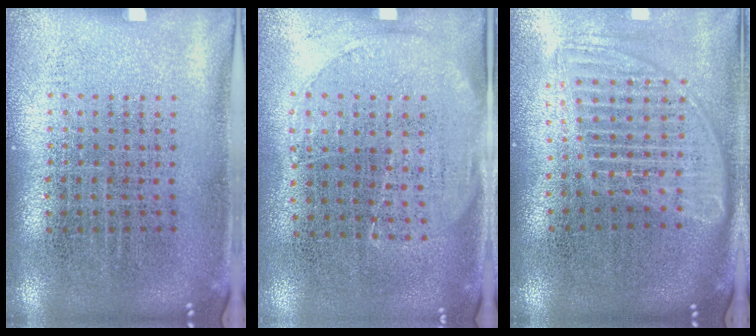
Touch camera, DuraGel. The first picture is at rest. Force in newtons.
{"total": 1.4, "press": 1.2, "slide": 0.7}
{"total": 1.7, "press": 1.4, "slide": 0.9}